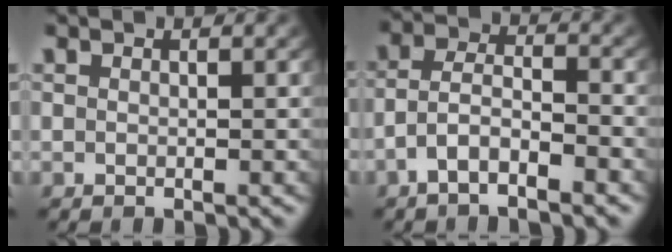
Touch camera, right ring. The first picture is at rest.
{"total": 4.2, "force": [-2.3, 2.3, 2.6], "torque": [-0.061, -0.020, -0.037]}